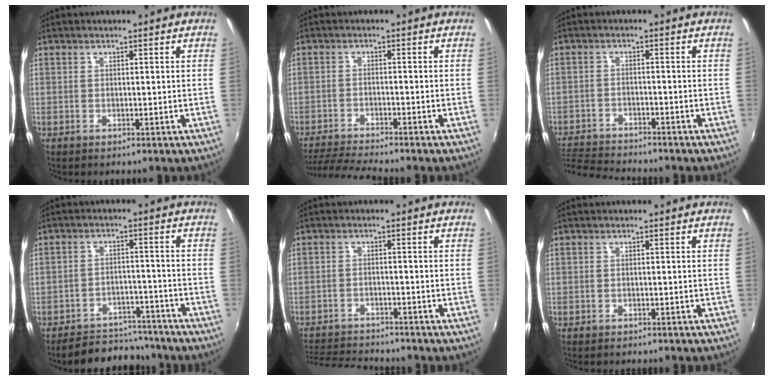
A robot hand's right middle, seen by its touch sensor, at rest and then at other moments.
{"total": 7.3, "force": [-6.9, -0.6, 2.4], "torque": [-0.069, -0.018, -0.125]}
{"total": 8.4, "force": [-8.0, 1.2, 2.1], "torque": [-0.067, -0.015, -0.142]}
{"total": 11.5, "force": [-10.4, 4.2, 2.7], "torque": [-0.068, 0.022, -0.135]}
{"total": 9.7, "force": [-9.1, 2.0, 2.6], "torque": [-0.077, -0.002, -0.149]}
{"total": 3.0, "force": [-2.8, 0.6, 1.0], "torque": [-0.026, -0.013, -0.042]}